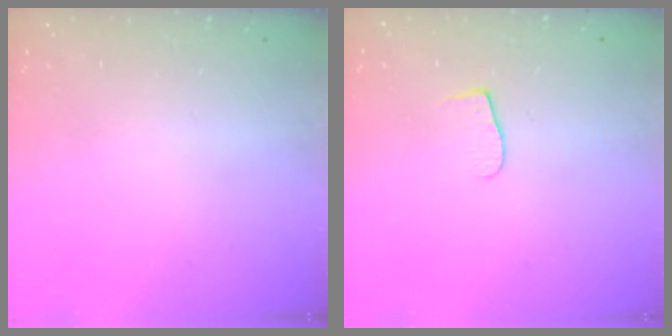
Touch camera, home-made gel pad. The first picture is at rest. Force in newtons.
{"total": 6.6, "press": 6.6, "slide": 0.5}